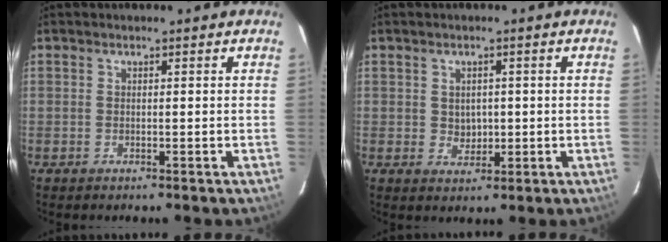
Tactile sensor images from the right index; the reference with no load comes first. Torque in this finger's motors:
{"motor_torque": [-0.12, 0.00, 0.03, 0.00]}